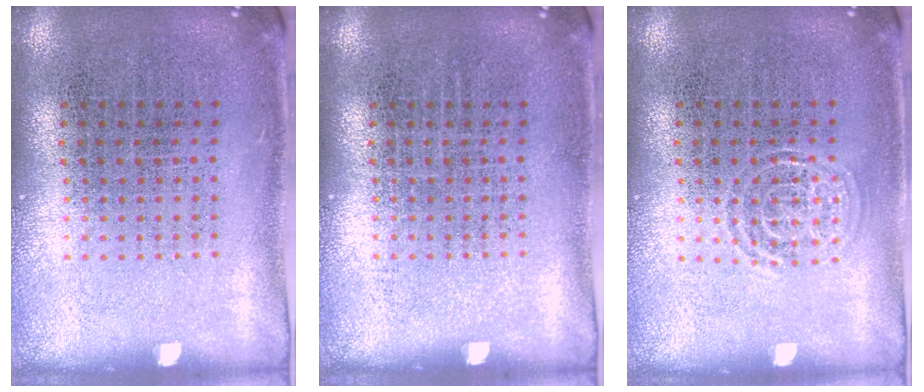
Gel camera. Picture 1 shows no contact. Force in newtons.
{"total": 0.0}
{"total": 1.4, "press": 1.4, "slide": 0.3}